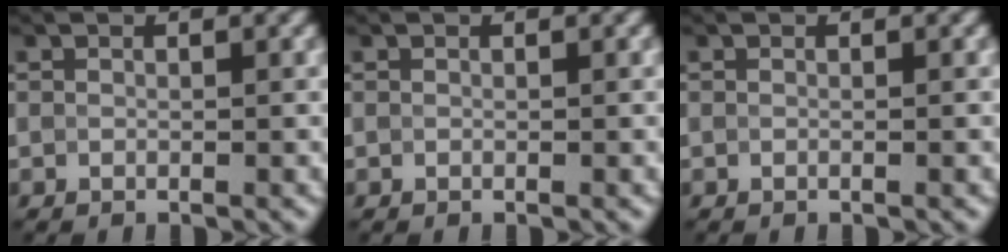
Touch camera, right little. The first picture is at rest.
{"total": 0.0}
{"total": 0.6, "force": [-0.1, 0.3, 0.5], "torque": [0.001, 0.001, -0.012]}